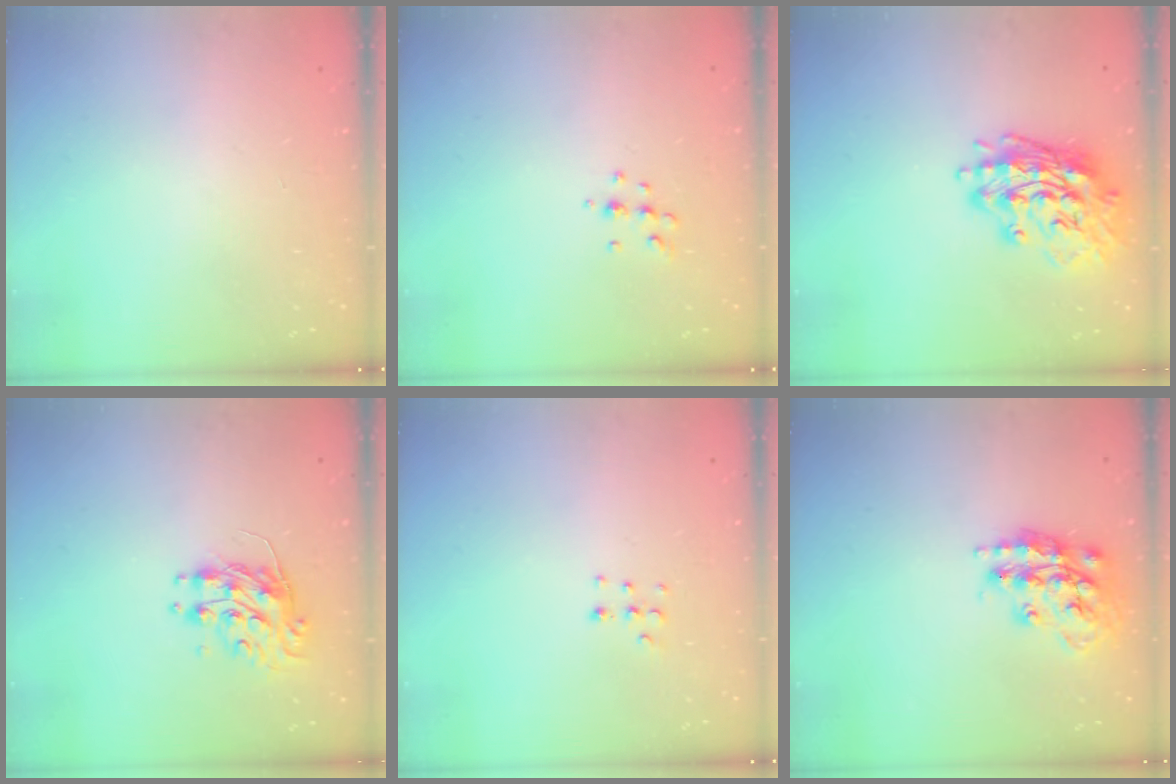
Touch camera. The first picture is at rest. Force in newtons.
{"total": 5.7, "press": 5.6, "slide": 1.0}
{"total": 17.1, "press": 16.9, "slide": 2.4}
{"total": 9.2, "press": 9.2, "slide": 0.3}
{"total": 4.3, "press": 4.2, "slide": 1.1}
{"total": 16.8, "press": 16.7, "slide": 1.5}